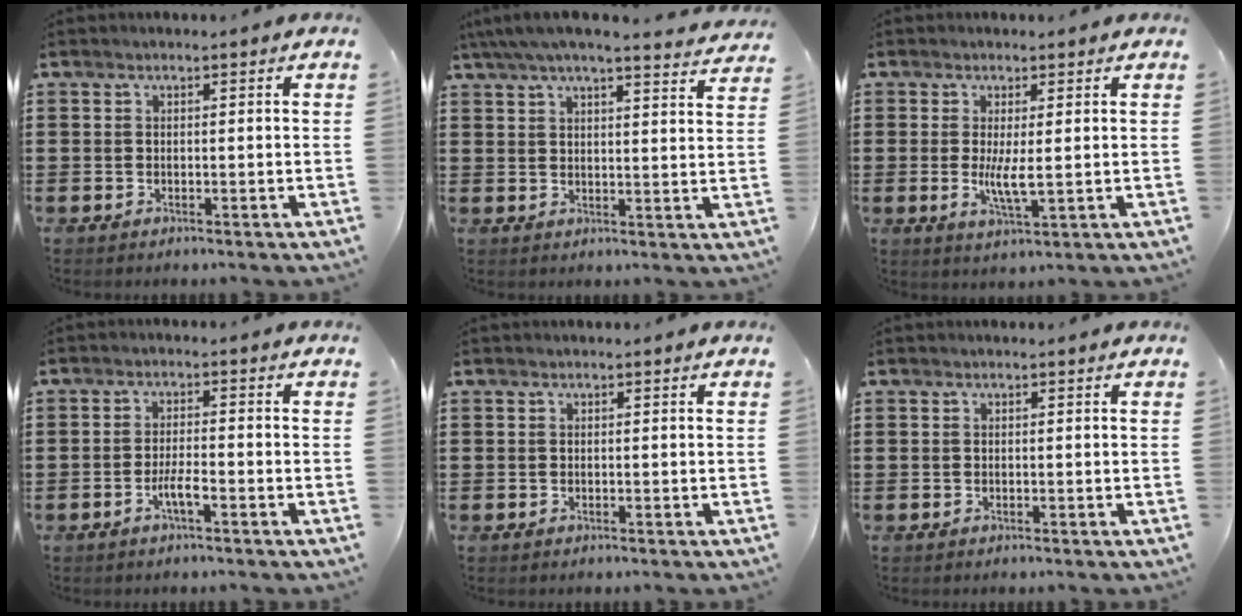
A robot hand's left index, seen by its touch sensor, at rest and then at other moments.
{"total": 5.1, "force": [4.6, 0.3, 2.2], "torque": [-0.060, -0.020, 0.081]}
{"total": 4.4, "force": [0.1, 0.7, 4.4], "torque": [-0.086, -0.006, 0.000]}
{"total": 3.4, "force": [-1.6, 0.6, 2.9], "torque": [-0.056, 0.001, -0.031]}
{"total": 0.0}
{"total": 0.0}